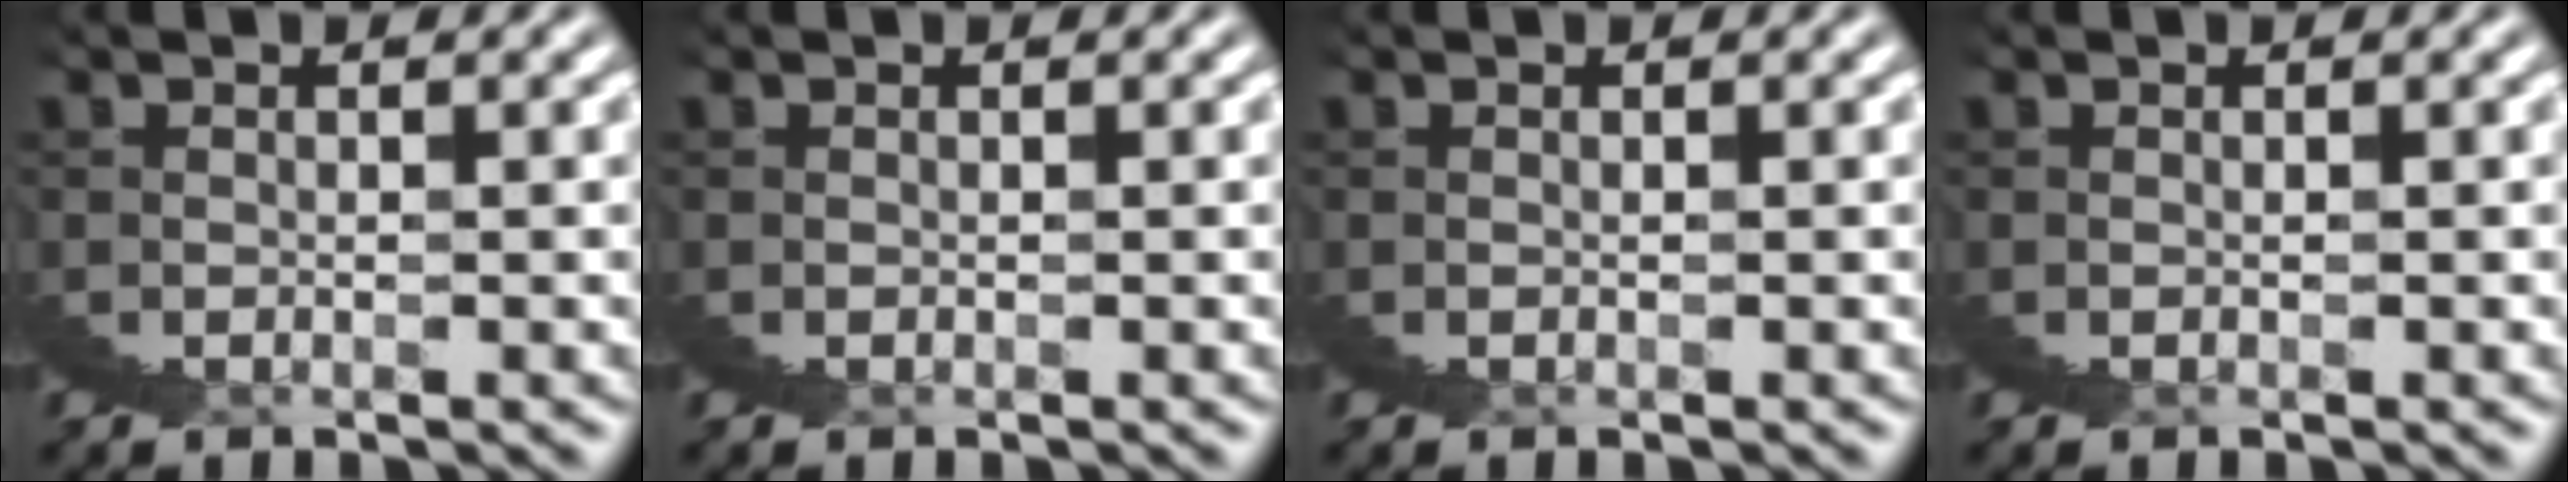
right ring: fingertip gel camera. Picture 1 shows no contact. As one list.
[{"total": 0.0}, {"total": 0.0}, {"total": 0.0}]